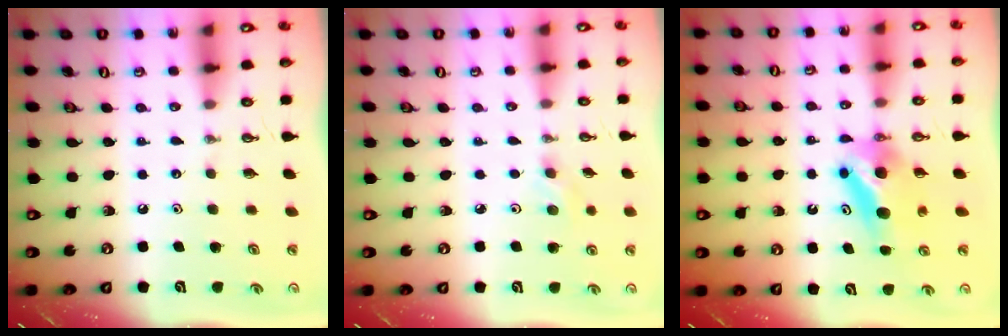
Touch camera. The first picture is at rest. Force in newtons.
{"total": 2.1, "press": 2.0, "slide": 0.5}
{"total": 7.2, "press": 6.9, "slide": 2.0}